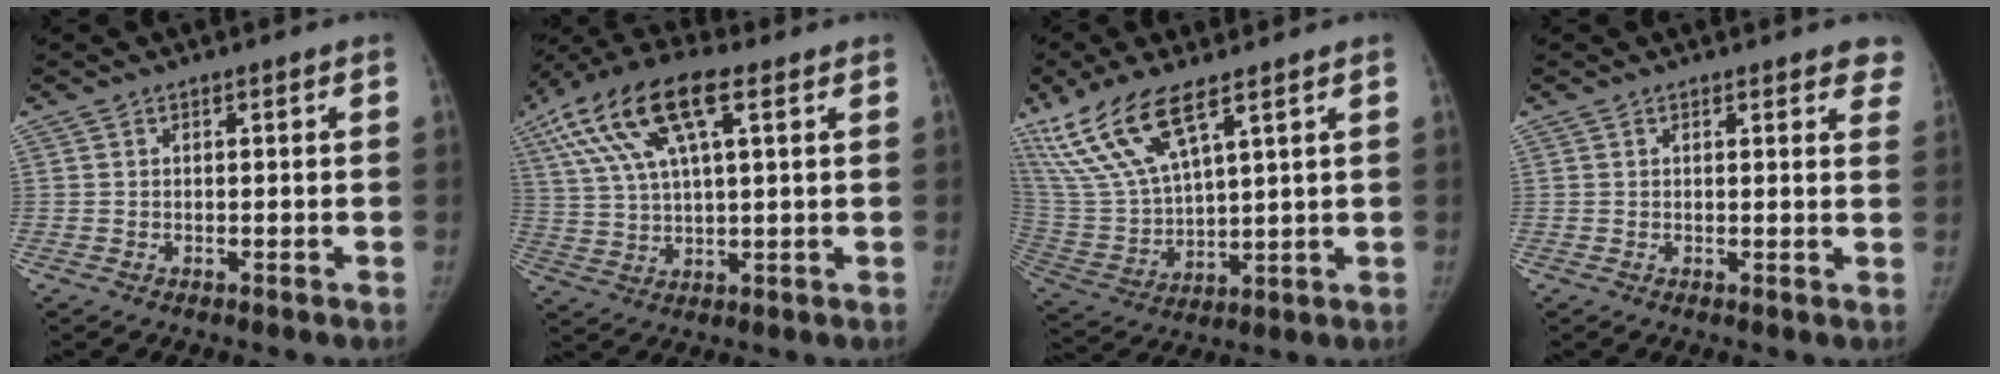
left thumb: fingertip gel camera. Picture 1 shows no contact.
{"total": 16.7, "force": [7.1, 6.2, 13.8], "torque": [-0.278, 0.015, 0.125]}
{"total": 15.1, "force": [9.5, 4.8, 10.8], "torque": [-0.230, -0.034, 0.202]}
{"total": 4.8, "force": [4.0, 1.6, 2.2], "torque": [0.007, -0.014, 0.029]}